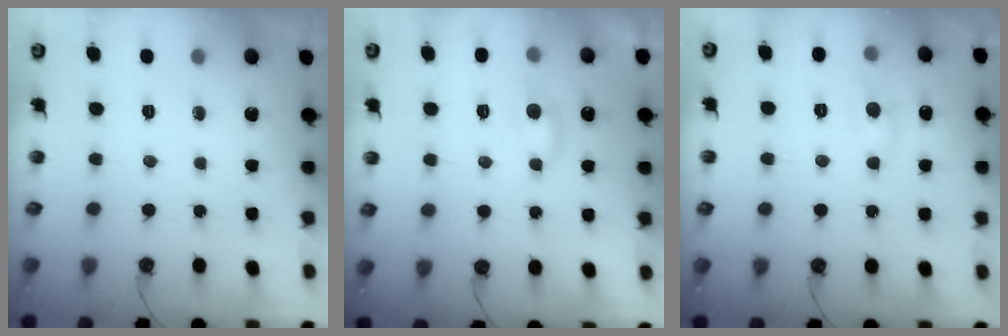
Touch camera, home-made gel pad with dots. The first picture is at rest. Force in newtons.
{"total": 2.3, "press": 2.2, "slide": 0.5}
{"total": 1.7, "press": 1.6, "slide": 0.7}